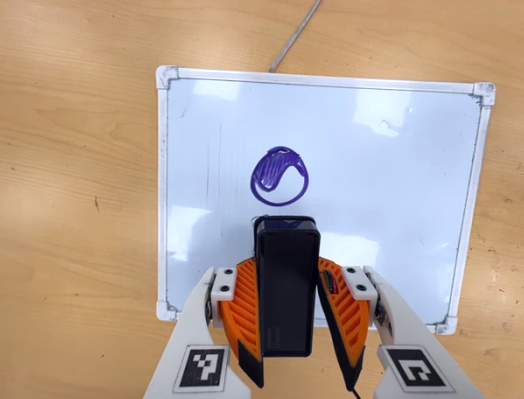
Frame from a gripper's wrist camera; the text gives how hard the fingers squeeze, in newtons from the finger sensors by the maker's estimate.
{"total": 4.3, "left": 3.6, "right": 5.0}